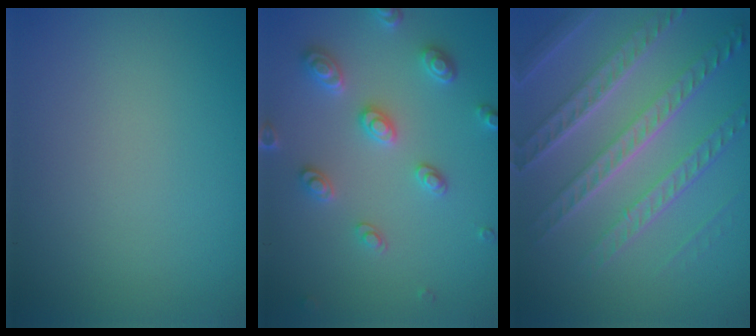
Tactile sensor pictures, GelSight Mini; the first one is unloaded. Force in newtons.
{"total": 3.7, "press": 3.3, "slide": 1.6}
{"total": 7.2, "press": 5.2, "slide": 5.1}